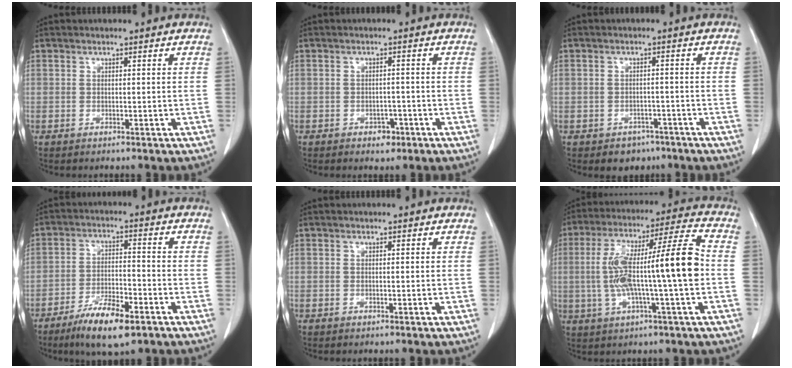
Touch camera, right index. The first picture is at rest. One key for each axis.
{"total": 2.3, "fx": -1.3, "fy": 1.5, "fz": 1.1, "tx": -0.010, "ty": 0.005, "tz": -0.013}
{"total": 3.5, "fx": -2.3, "fy": 2.6, "fz": 0.7, "tx": -0.006, "ty": 0.010, "tz": -0.026}
{"total": 9.3, "fx": -5.9, "fy": 2.1, "fz": 6.8, "tx": -0.126, "ty": -0.012, "tz": -0.100}
{"total": 0.0}
{"total": 15.8, "fx": -1.0, "fy": 0.7, "fz": 15.8, "tx": -0.283, "ty": 0.029, "tz": -0.021}